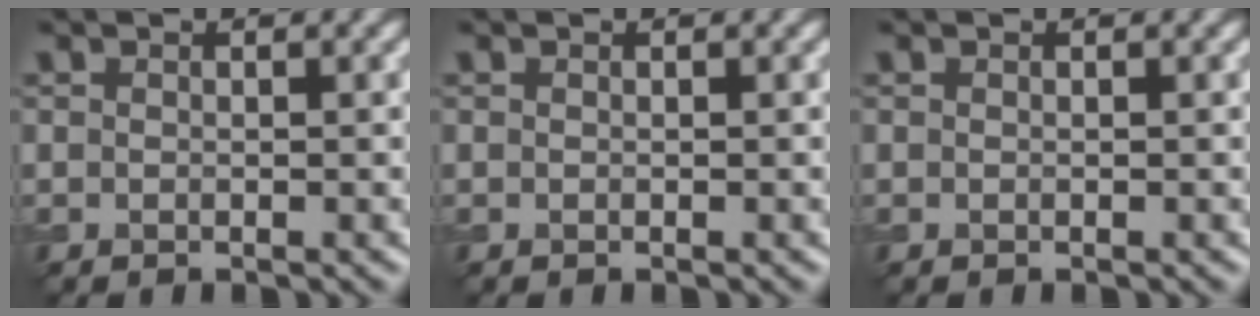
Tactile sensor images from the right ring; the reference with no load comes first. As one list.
[{"total": 0.0}, {"total": 0.0}]